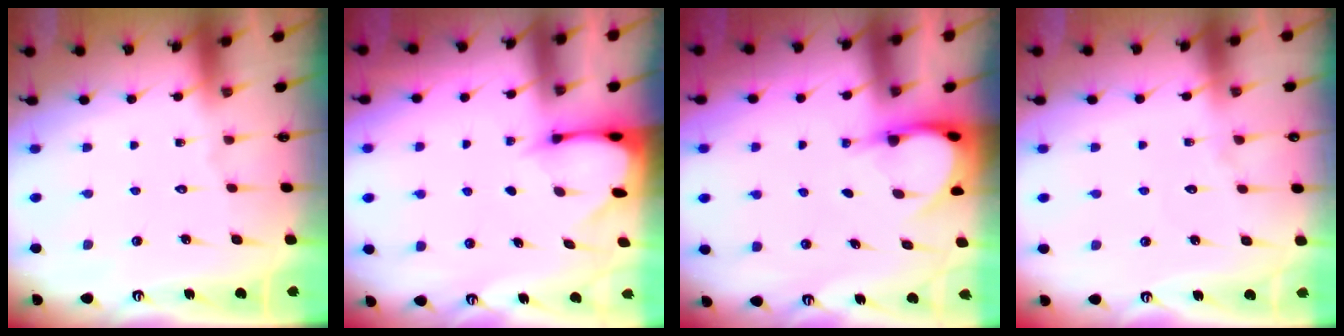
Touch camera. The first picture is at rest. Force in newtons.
{"total": 2.4, "press": 2.4, "slide": 0.3}
{"total": 3.9, "press": 3.9, "slide": 0.3}
{"total": 4.4, "press": 4.4, "slide": 0.4}